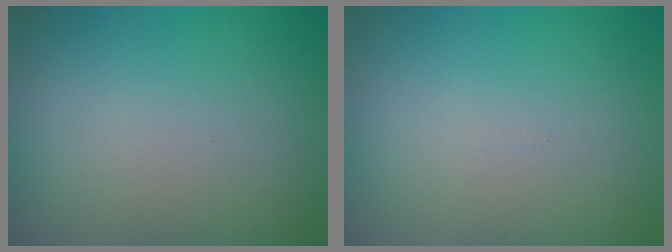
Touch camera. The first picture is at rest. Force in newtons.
{"total": 0.0}